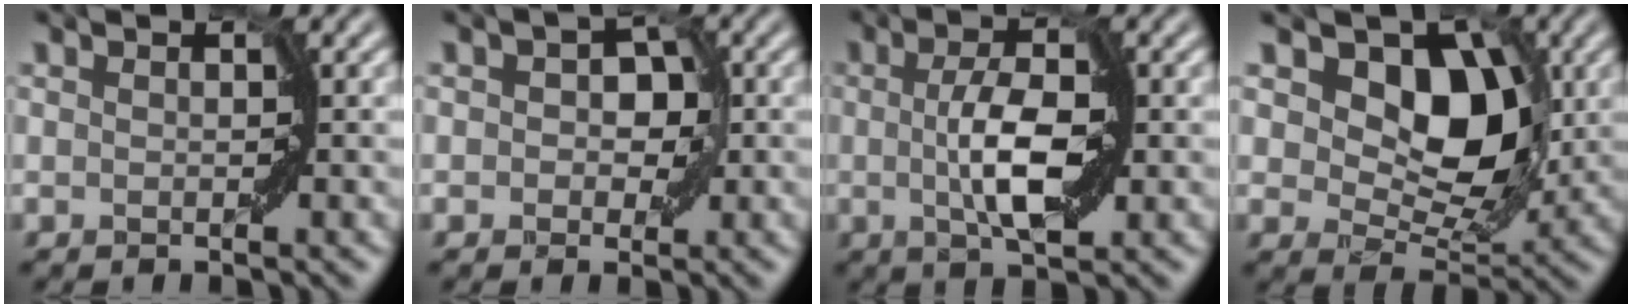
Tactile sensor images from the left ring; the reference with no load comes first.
{"total": 3.4, "force": [0.3, 2.9, 1.8], "torque": [0.000, 0.012, -0.018]}
{"total": 4.9, "force": [-0.3, 1.4, 4.6], "torque": [-0.100, -0.001, -0.006]}
{"total": 11.5, "force": [4.2, 7.4, 7.7], "torque": [-0.109, 0.019, 0.047]}